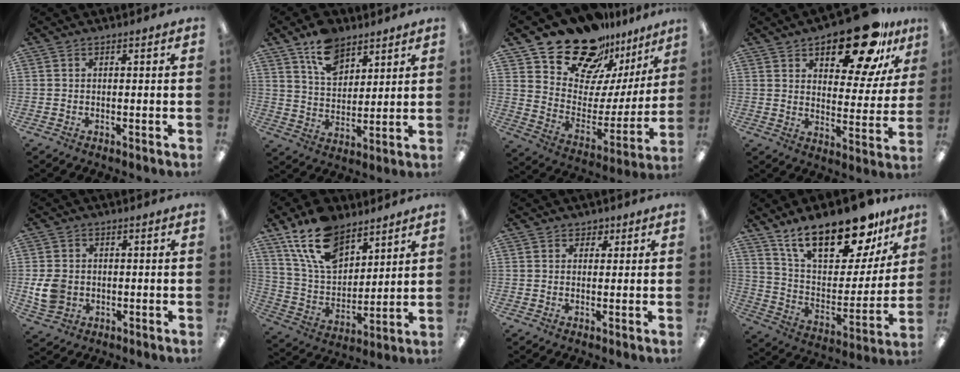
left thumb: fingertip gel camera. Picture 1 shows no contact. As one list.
[{"total": 11.2, "force": [7.8, 6.6, 4.7], "torque": [-0.079, -0.035, 0.144]}, {"total": 19.1, "force": [15.9, 9.0, 5.6], "torque": [-0.108, -0.121, 0.281]}, {"total": 19.0, "force": [13.7, 8.0, 10.4], "torque": [-0.143, -0.086, 0.227]}, {"total": 7.3, "force": [-0.4, 6.2, 3.8], "torque": [-0.081, 0.010, -0.003]}, {"total": 16.3, "force": [10.6, 8.9, 8.6], "torque": [-0.165, -0.039, 0.198]}, {"total": 2.1, "force": [1.2, 1.7, 0.4], "torque": [-0.002, 0.000, 0.020]}, {"total": 23.9, "force": [17.3, 9.4, 13.7], "torque": [-0.222, -0.108, 0.298]}]